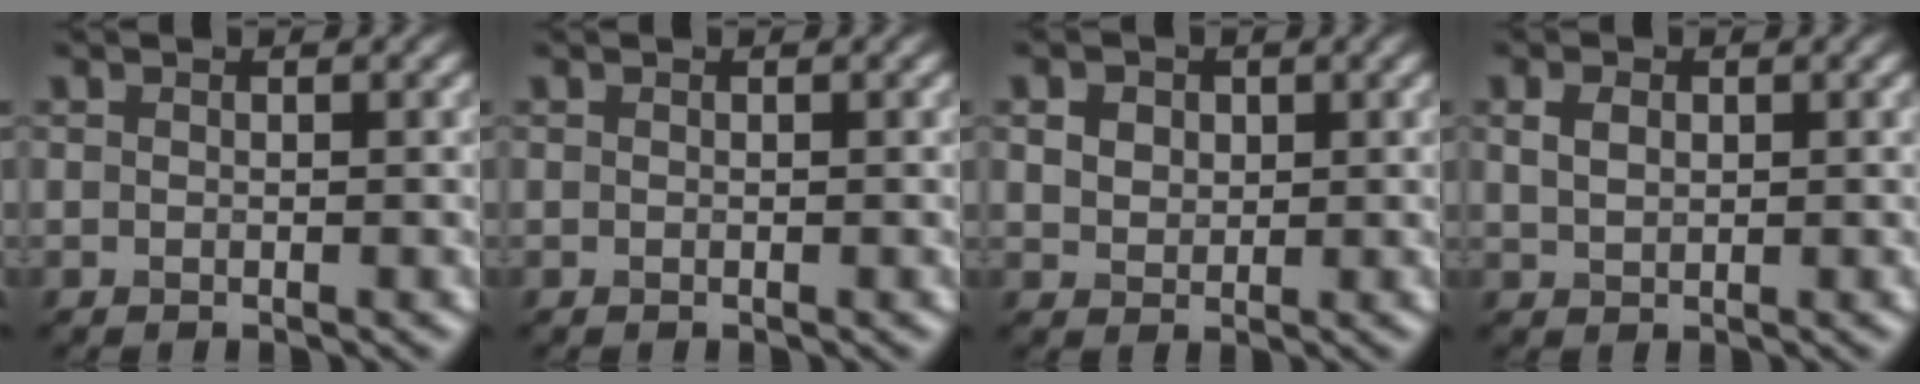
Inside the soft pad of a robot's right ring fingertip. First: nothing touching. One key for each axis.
{"total": 0.0}
{"total": 3.8, "fx": 1.8, "fy": 2.7, "fz": 1.9, "tx": -0.047, "ty": 0.012, "tz": 0.024}
{"total": 1.8, "fx": 0.6, "fy": 1.3, "fz": 1.2, "tx": -0.024, "ty": 0.002, "tz": 0.013}